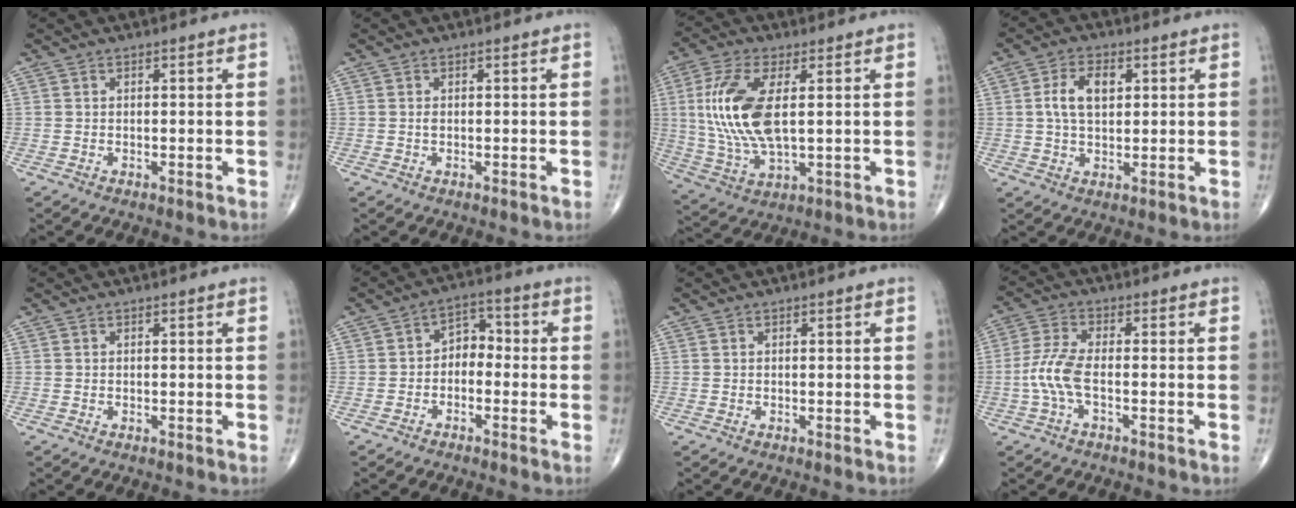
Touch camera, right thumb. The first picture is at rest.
{"total": 0.5, "force": [0.0, 0.3, 0.4], "torque": [-0.009, -0.001, -0.002]}
{"total": 14.8, "force": [2.0, 6.4, 13.2], "torque": [-0.290, -0.008, 0.045]}
{"total": 6.7, "force": [1.5, 3.9, 5.3], "torque": [-0.092, 0.004, 0.027]}
{"total": 0.0}
{"total": 5.1, "force": [-1.3, 3.6, 3.3], "torque": [-0.027, 0.032, -0.037]}
{"total": 0.0}
{"total": 6.2, "force": [-1.7, 2.0, 5.6], "torque": [-0.144, 0.015, -0.038]}